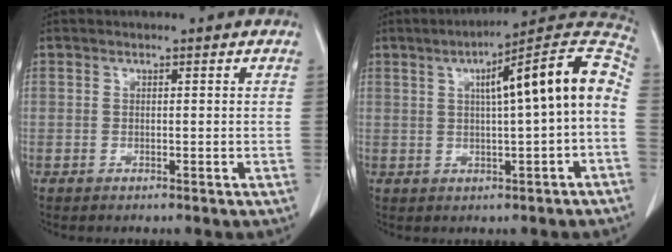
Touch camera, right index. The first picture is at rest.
{"total": 14.3, "force": [1.2, 0.8, 14.2], "torque": [-0.195, 0.041, 0.012]}